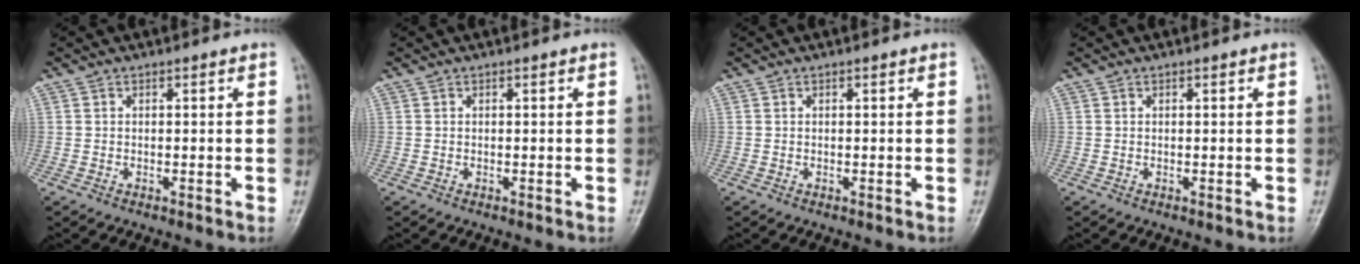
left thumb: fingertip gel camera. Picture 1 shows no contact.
{"total": 0.0}
{"total": 0.0}
{"total": 0.0}